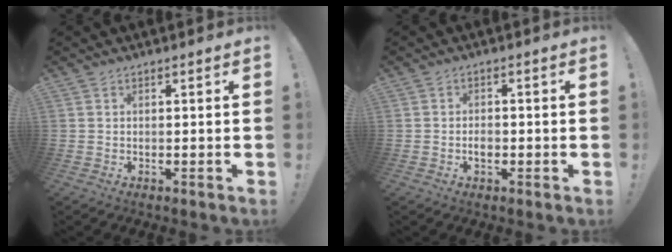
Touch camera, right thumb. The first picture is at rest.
{"total": 2.4, "force": [-1.0, 1.5, 1.7], "torque": [-0.021, 0.002, -0.017]}